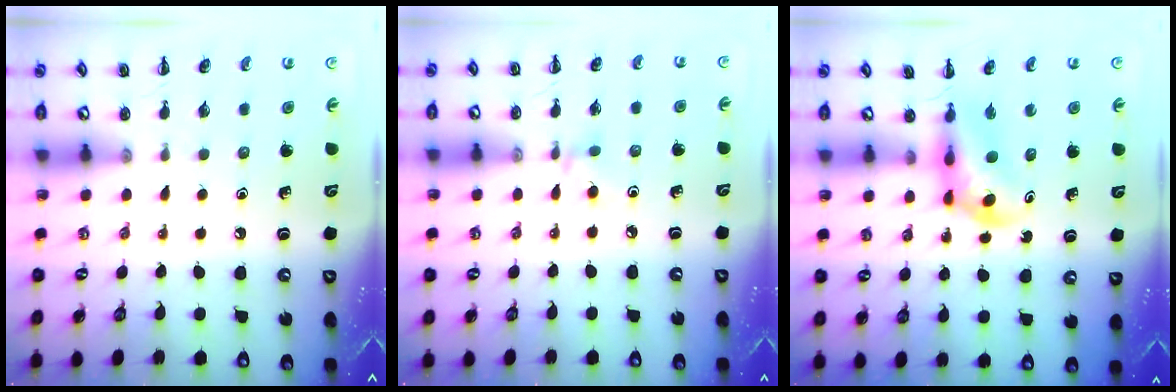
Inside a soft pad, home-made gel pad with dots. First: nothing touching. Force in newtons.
{"total": 2.7, "press": 2.5, "slide": 1.0}
{"total": 4.7, "press": 4.6, "slide": 0.9}